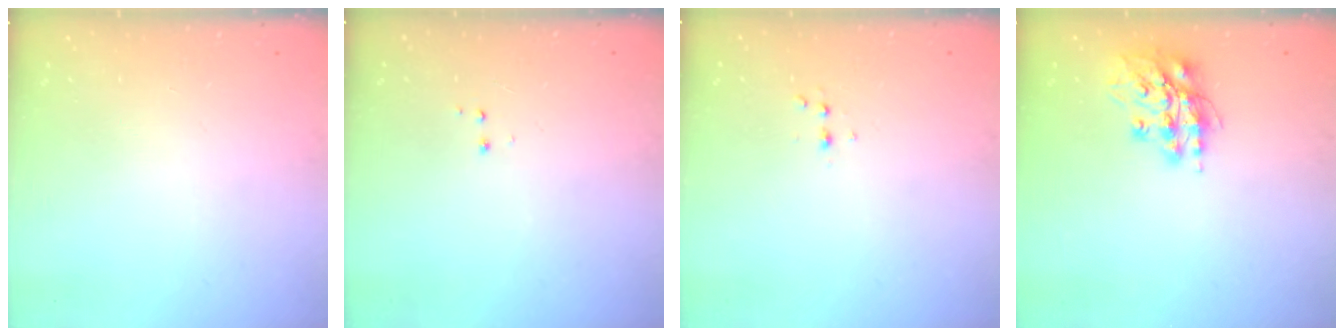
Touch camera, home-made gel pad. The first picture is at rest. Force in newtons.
{"total": 3.3, "press": 3.3, "slide": 0.4}
{"total": 2.6, "press": 2.5, "slide": 0.8}
{"total": 13.9, "press": 13.7, "slide": 2.0}